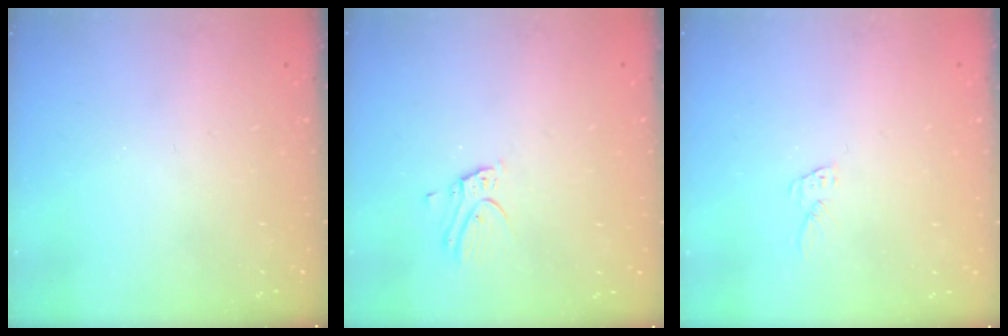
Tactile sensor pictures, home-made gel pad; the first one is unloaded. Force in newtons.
{"total": 4.3, "press": 4.2, "slide": 0.4}
{"total": 5.2, "press": 5.2, "slide": 0.2}